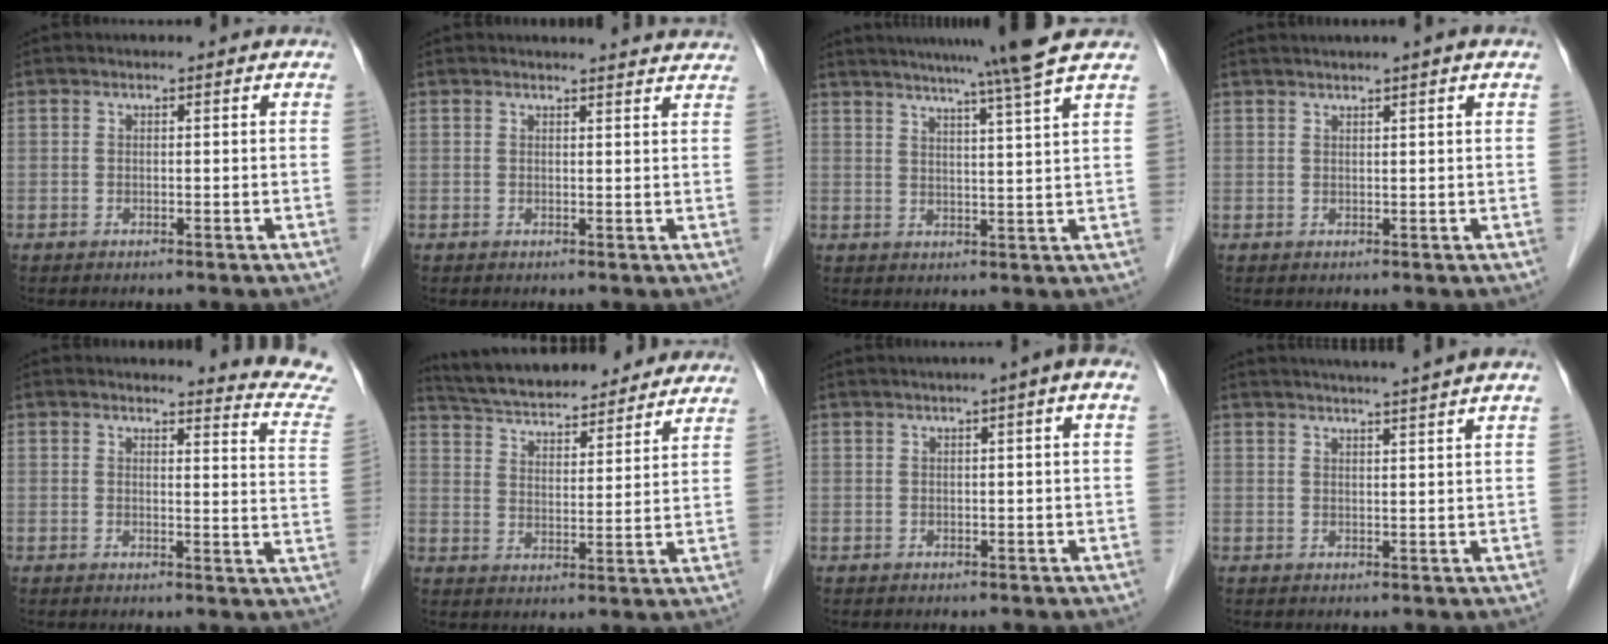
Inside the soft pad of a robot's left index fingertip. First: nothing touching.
{"total": 7.0, "force": [6.9, 0.2, 1.3], "torque": [-0.008, 0.000, 0.057]}
{"total": 12.0, "force": [9.9, -2.4, 6.4], "torque": [-0.101, -0.011, 0.127]}
{"total": 3.0, "force": [2.3, -0.7, 1.9], "torque": [-0.030, 0.017, 0.041]}
{"total": 9.9, "force": [9.9, -0.7, 0.4], "torque": [0.003, -0.103, 0.084]}
{"total": 21.4, "force": [19.3, 4.6, 8.0], "torque": [-0.135, 0.027, 0.276]}
{"total": 3.6, "force": [1.4, 0.0, 3.3], "torque": [-0.048, 0.012, 0.019]}
{"total": 7.8, "force": [6.7, -1.3, 3.7], "torque": [-0.049, 0.013, 0.082]}